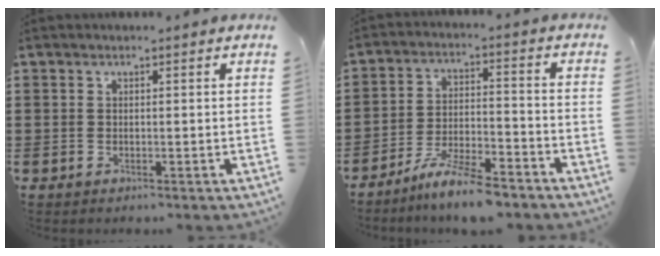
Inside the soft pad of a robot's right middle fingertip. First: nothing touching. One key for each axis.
{"total": 7.9, "fx": -6.9, "fy": 0.6, "fz": 3.7, "tx": -0.073, "ty": 0.001, "tz": -0.131}